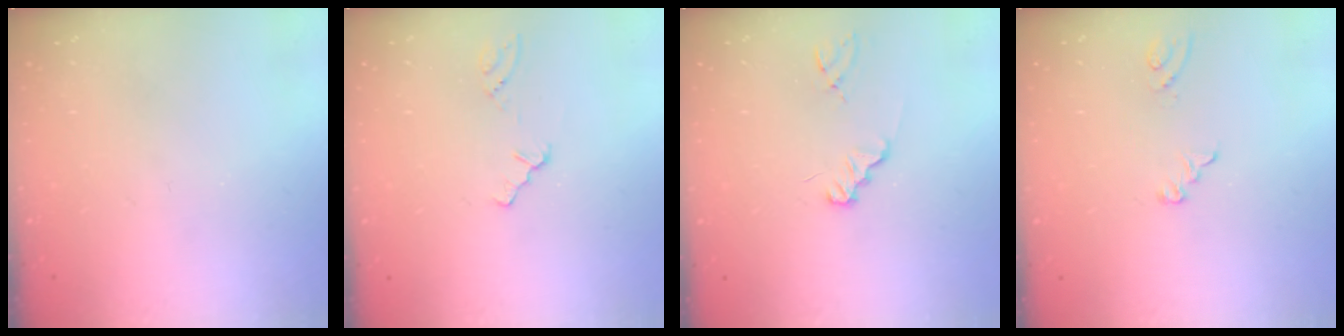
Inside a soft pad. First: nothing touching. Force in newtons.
{"total": 0.0}
{"total": 1.2, "press": 1.2, "slide": 0.1}
{"total": 4.5, "press": 4.5, "slide": 0.5}